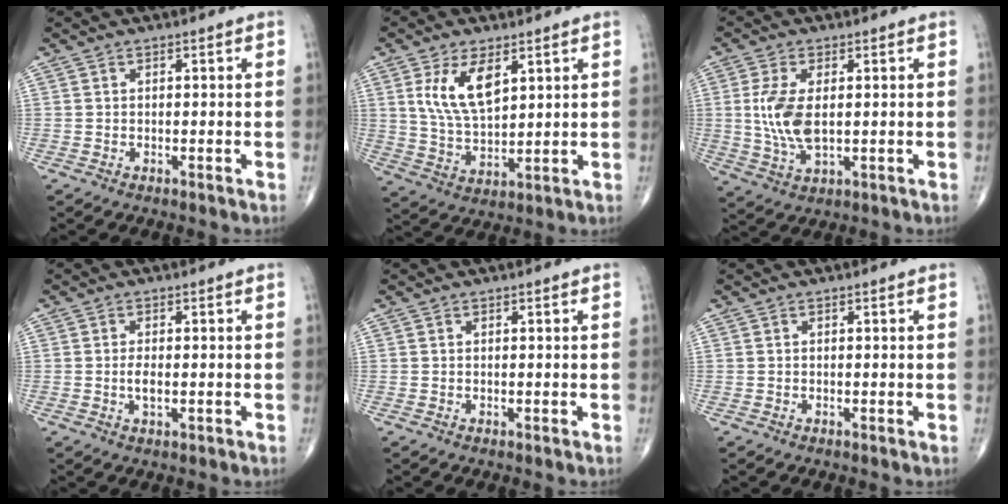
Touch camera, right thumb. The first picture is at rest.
{"total": 10.2, "force": [4.1, 5.0, 7.8], "torque": [-0.136, -0.021, 0.088]}
{"total": 8.6, "force": [0.6, 4.2, 7.5], "torque": [-0.165, -0.009, 0.017]}
{"total": 2.4, "force": [-0.3, 1.1, 2.2], "torque": [-0.045, -0.002, -0.006]}
{"total": 0.0}
{"total": 0.0}